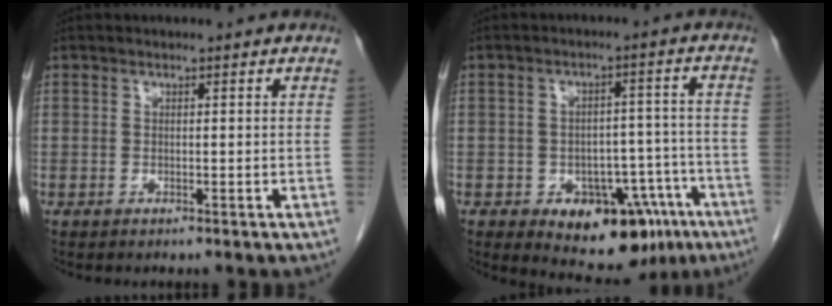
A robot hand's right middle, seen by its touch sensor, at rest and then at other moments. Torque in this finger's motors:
{"motor_torque": [1.07, -1.07, 0.19, 0.06]}